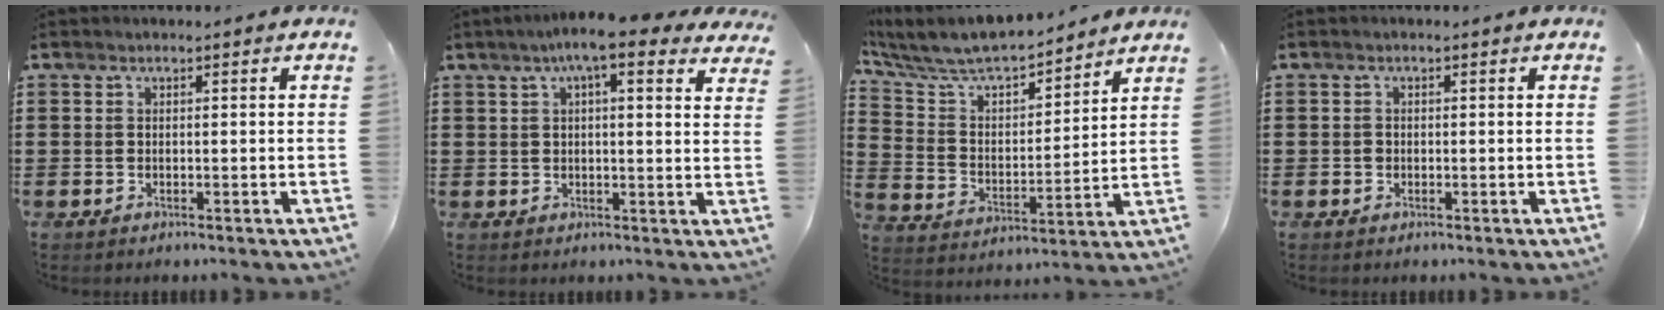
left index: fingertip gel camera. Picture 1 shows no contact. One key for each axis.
{"total": 7.2, "fx": 4.9, "fy": 0.9, "fz": 5.3, "tx": -0.099, "ty": -0.005, "tz": 0.081}
{"total": 7.7, "fx": 7.1, "fy": 1.6, "fz": 2.5, "tx": -0.084, "ty": -0.048, "tz": 0.121}
{"total": 0.6, "fx": -0.1, "fy": 0.6, "fz": 0.0, "tx": -0.003, "ty": 0.005, "tz": -0.003}